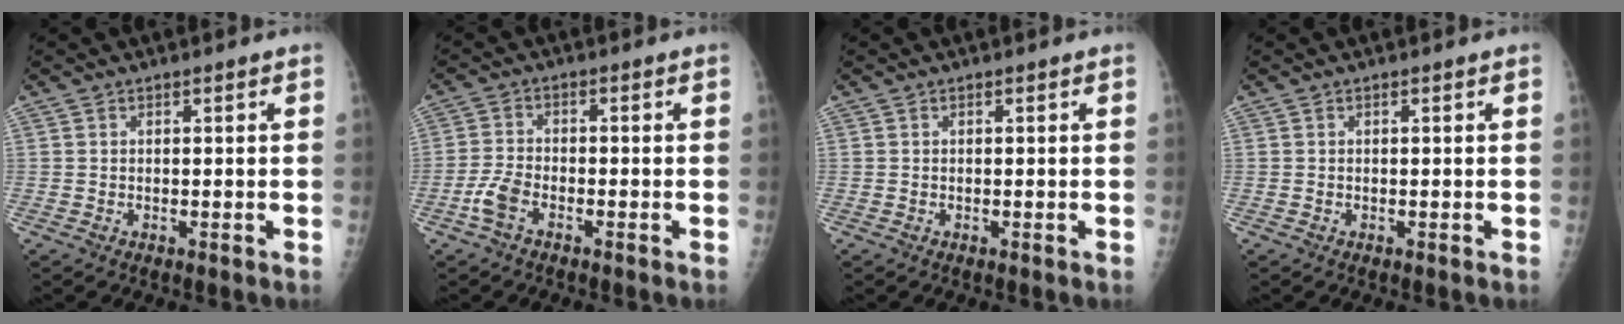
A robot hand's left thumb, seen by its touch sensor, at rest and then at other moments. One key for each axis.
{"total": 4.1, "fx": -2.4, "fy": 1.9, "fz": 2.7, "tx": -0.062, "ty": 0.011, "tz": -0.051}
{"total": 0.0}
{"total": 0.0}